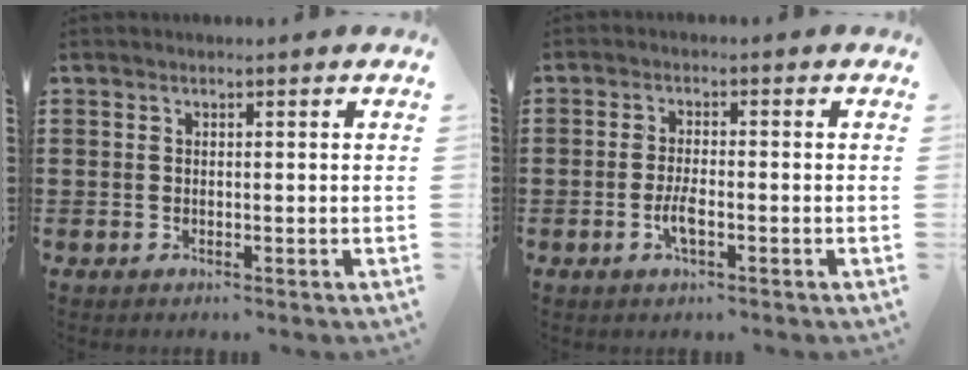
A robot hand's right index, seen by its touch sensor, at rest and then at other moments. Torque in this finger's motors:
{"motor_torque": [2.14, 0.00, 0.11, 0.09]}